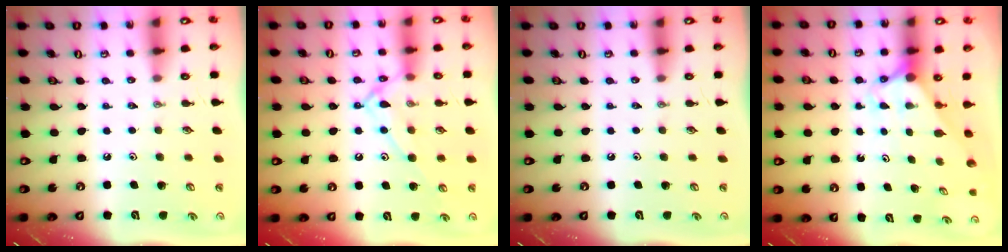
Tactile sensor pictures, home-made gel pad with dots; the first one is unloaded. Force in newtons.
{"total": 13.7, "press": 13.7, "slide": 0.9}
{"total": 0.0}
{"total": 2.8, "press": 2.8, "slide": 0.0}